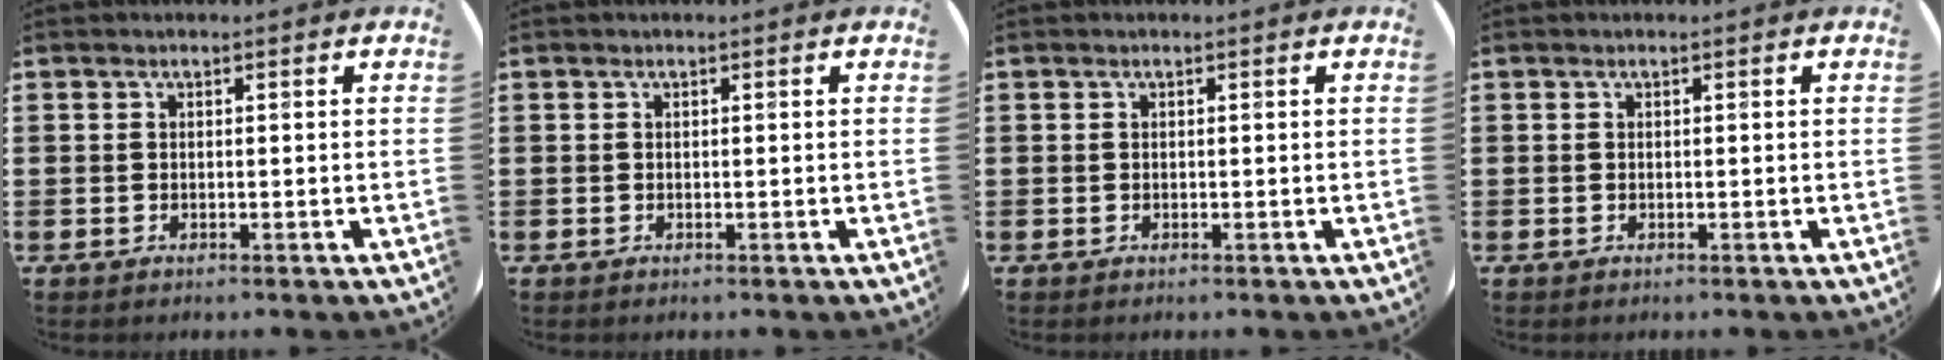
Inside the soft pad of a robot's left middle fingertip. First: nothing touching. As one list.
[{"total": 0.0}, {"total": 0.0}, {"total": 0.0}]